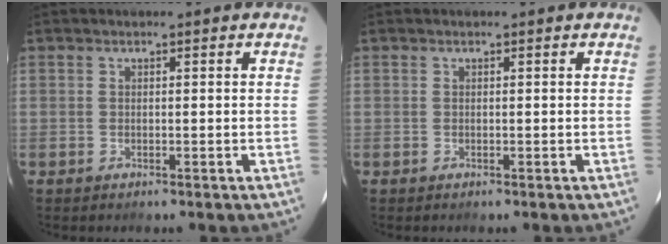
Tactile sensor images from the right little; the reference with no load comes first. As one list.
[{"total": 0.0}]